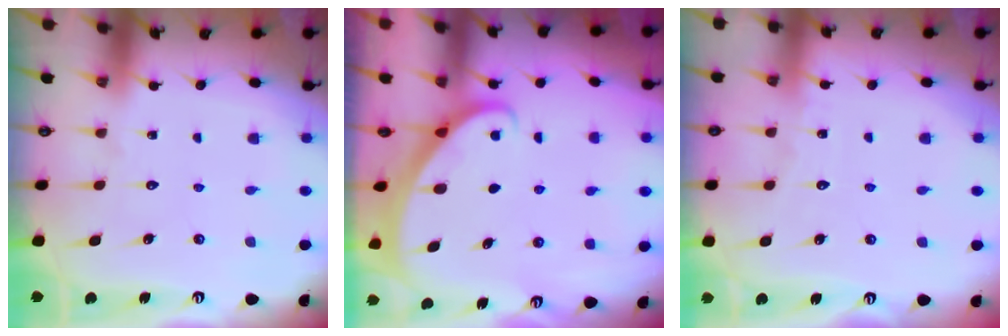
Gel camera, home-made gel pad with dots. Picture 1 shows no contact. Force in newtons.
{"total": 1.3, "press": 1.3, "slide": 0.1}
{"total": 3.6, "press": 3.5, "slide": 0.4}